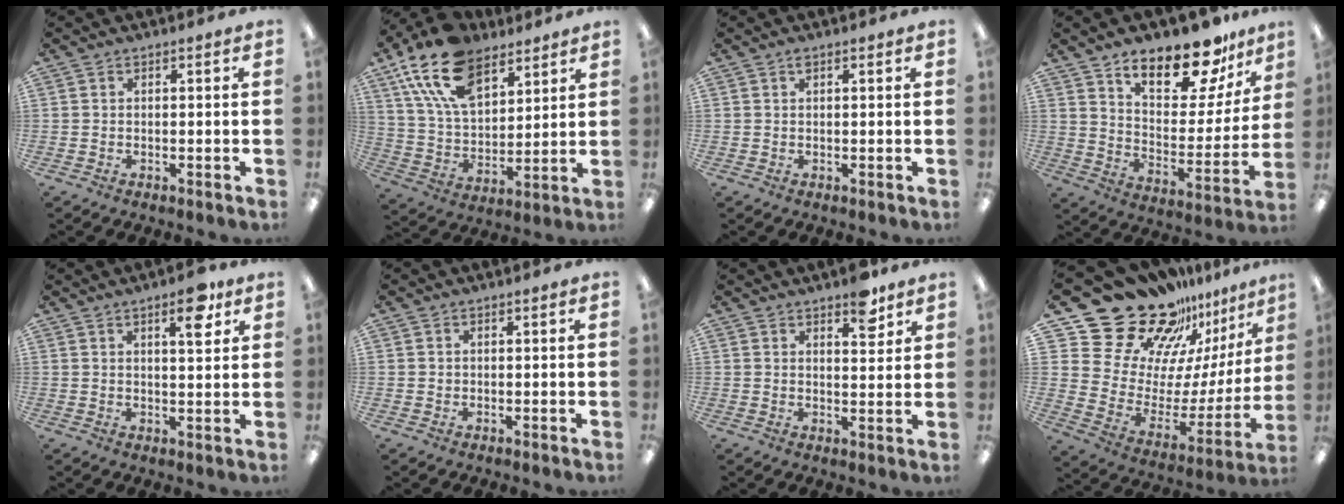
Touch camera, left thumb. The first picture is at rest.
{"total": 19.3, "force": [11.9, 10.7, 10.8], "torque": [-0.212, -0.043, 0.217]}
{"total": 1.0, "force": [0.7, 0.4, 0.7], "torque": [-0.007, 0.000, 0.009]}
{"total": 17.9, "force": [14.3, 6.2, 8.7], "torque": [-0.139, -0.099, 0.245]}
{"total": 6.4, "force": [3.7, 2.1, 4.8], "torque": [-0.057, -0.014, 0.055]}
{"total": 0.7, "force": [0.3, 0.6, 0.0], "torque": [-0.001, 0.004, 0.005]}
{"total": 6.2, "force": [4.5, 2.6, 3.3], "torque": [-0.028, -0.027, 0.073]}
{"total": 27.7, "force": [22.1, 13.3, 10.1], "torque": [-0.153, -0.167, 0.412]}